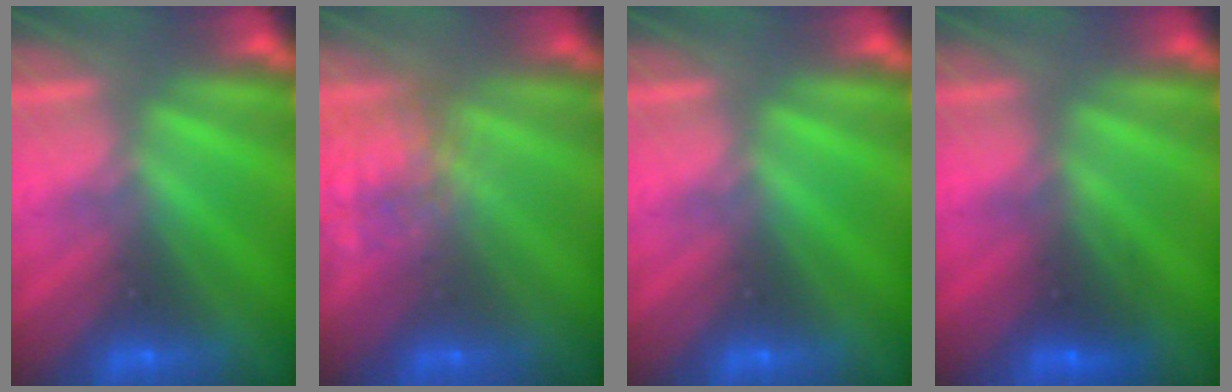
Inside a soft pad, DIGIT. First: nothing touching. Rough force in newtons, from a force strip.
{"total": 4.7}
{"total": 0.0}
{"total": 2.6}